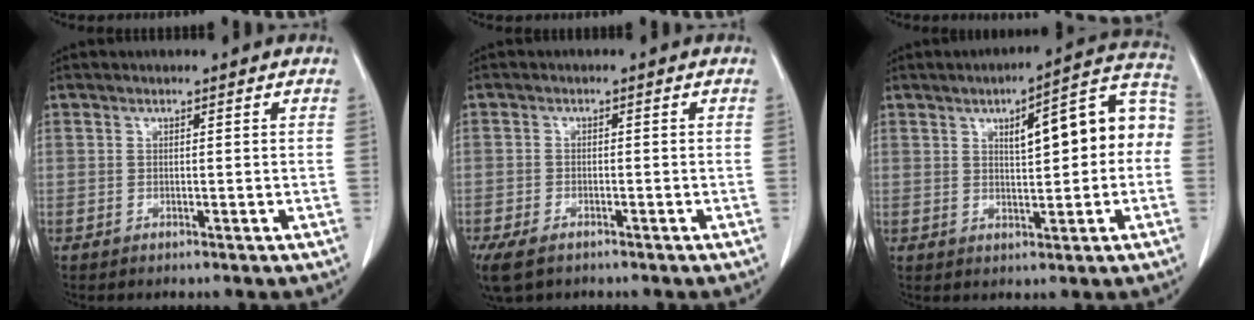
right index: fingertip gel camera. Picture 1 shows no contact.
{"total": 5.7, "force": [-3.9, 2.9, 3.0], "torque": [-0.065, -0.010, -0.066]}
{"total": 12.1, "force": [1.6, 3.3, 11.6], "torque": [-0.147, 0.043, 0.020]}